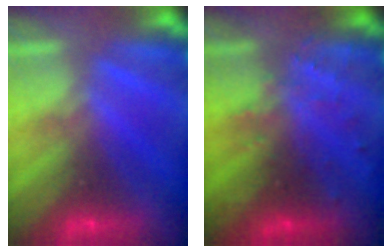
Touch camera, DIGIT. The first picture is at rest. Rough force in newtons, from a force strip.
{"total": 3.4}